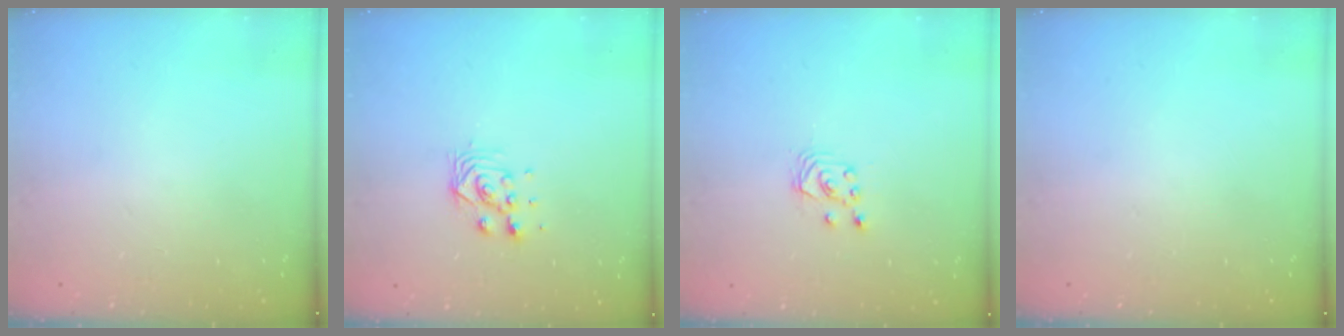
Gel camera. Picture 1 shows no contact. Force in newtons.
{"total": 3.9, "press": 3.8, "slide": 0.8}
{"total": 2.5, "press": 2.5, "slide": 0.3}
{"total": 0.0}